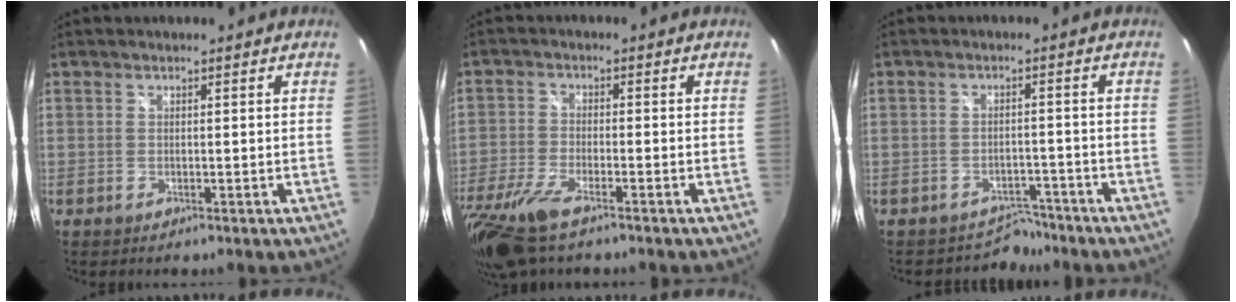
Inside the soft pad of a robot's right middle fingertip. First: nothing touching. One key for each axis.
{"total": 11.6, "fx": -8.1, "fy": 3.4, "fz": 7.6, "tx": -0.181, "ty": -0.044, "tz": -0.158}
{"total": 4.1, "fx": -3.5, "fy": 2.0, "fz": -0.7, "tx": 0.014, "ty": 0.018, "tz": -0.051}